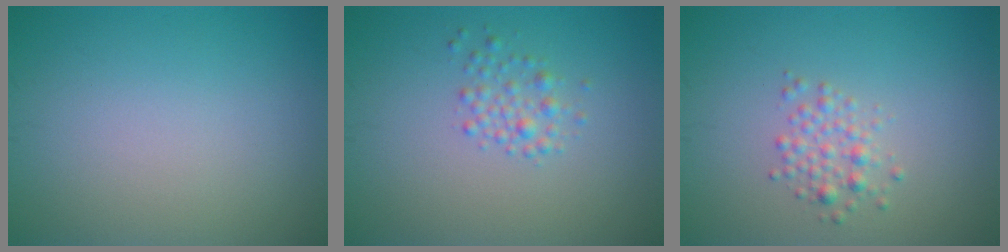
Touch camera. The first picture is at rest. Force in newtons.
{"total": 1.7, "press": 1.7, "slide": 0.1}
{"total": 1.9, "press": 1.9, "slide": 0.1}